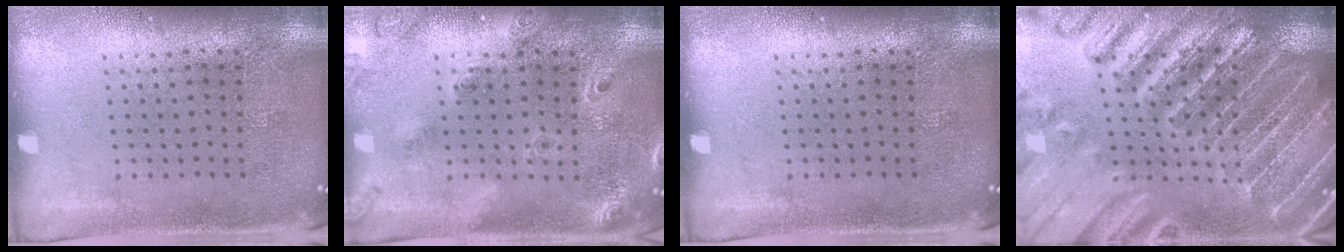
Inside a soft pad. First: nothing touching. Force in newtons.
{"total": 2.0, "press": 1.7, "slide": 0.9}
{"total": 0.0}
{"total": 4.7, "press": 4.2, "slide": 2.0}